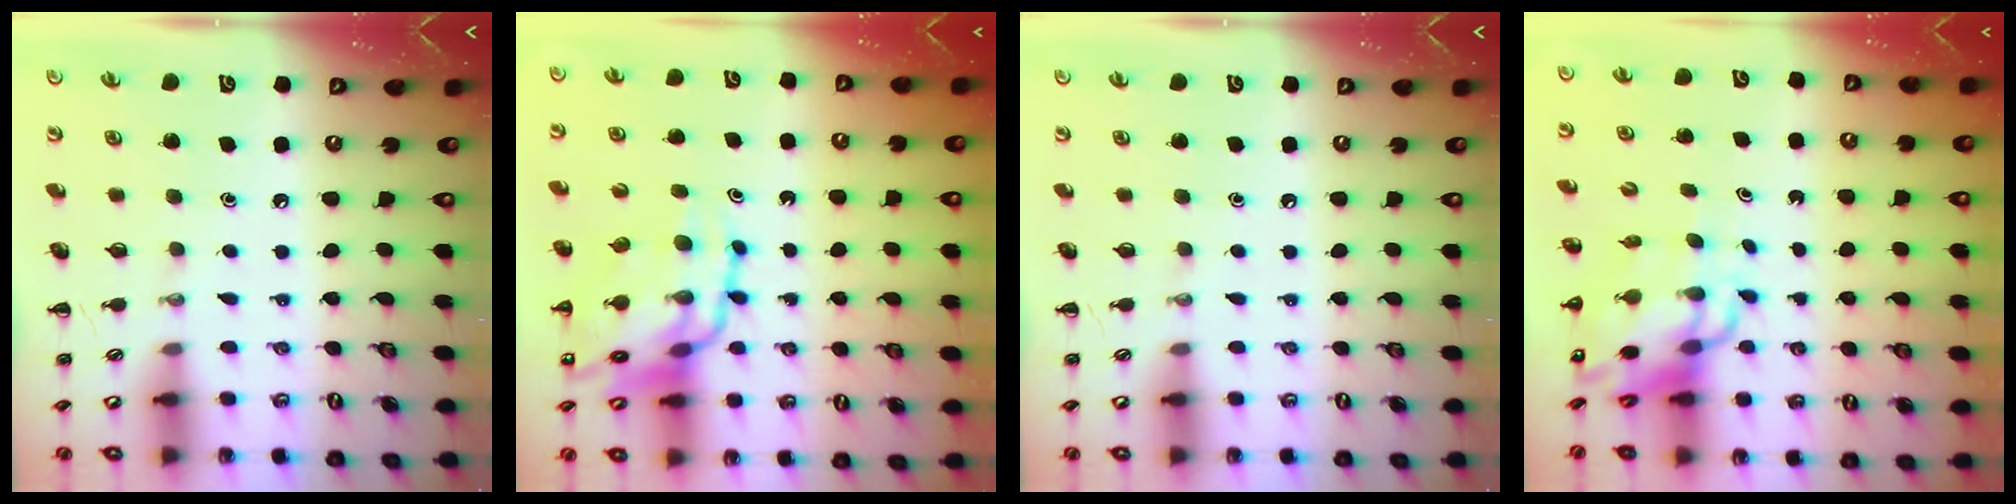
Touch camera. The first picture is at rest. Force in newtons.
{"total": 15.4, "press": 14.8, "slide": 4.0}
{"total": 0.0}
{"total": 10.7, "press": 10.3, "slide": 3.0}